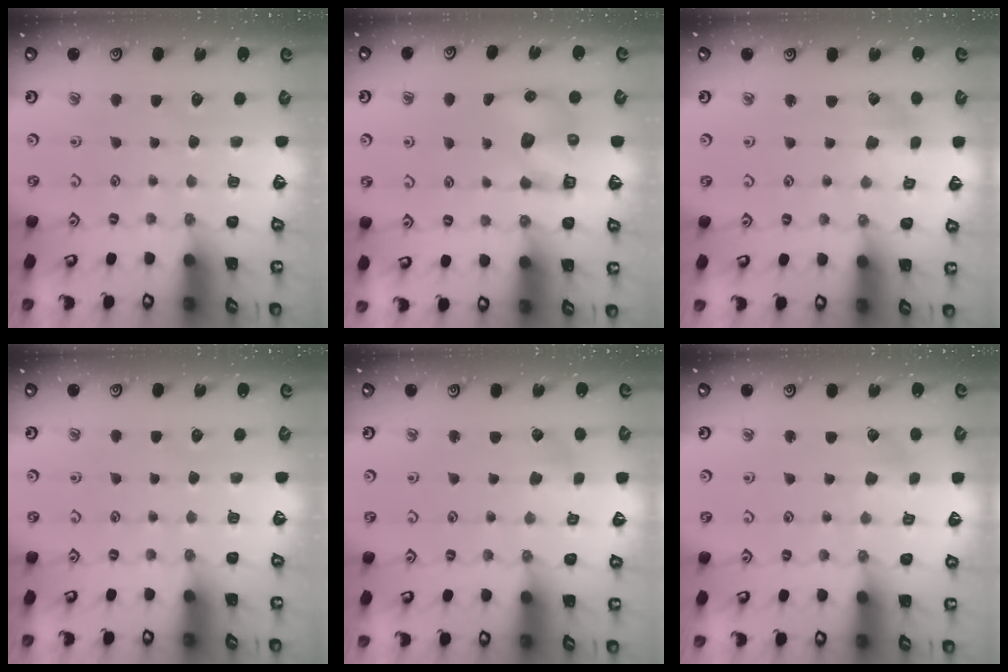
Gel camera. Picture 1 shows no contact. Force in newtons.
{"total": 7.6, "press": 7.5, "slide": 0.9}
{"total": 2.6, "press": 2.6, "slide": 0.4}
{"total": 0.0}
{"total": 2.1, "press": 2.1, "slide": 0.3}
{"total": 2.5, "press": 2.5, "slide": 0.5}